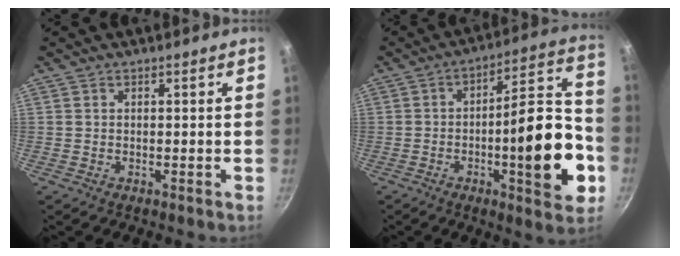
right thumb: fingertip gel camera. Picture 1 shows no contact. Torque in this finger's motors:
{"motor_torque": [-0.20, 1.23, 1.54, -0.35, 0.13]}